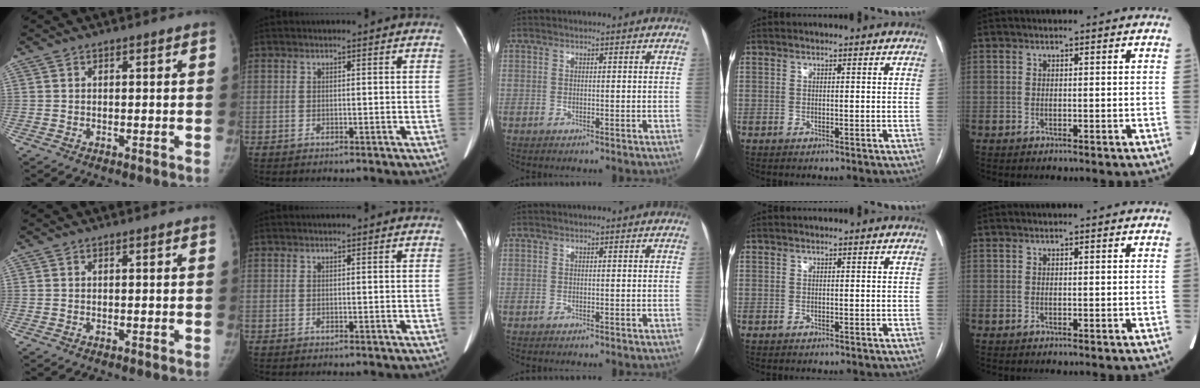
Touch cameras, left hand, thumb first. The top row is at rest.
{}